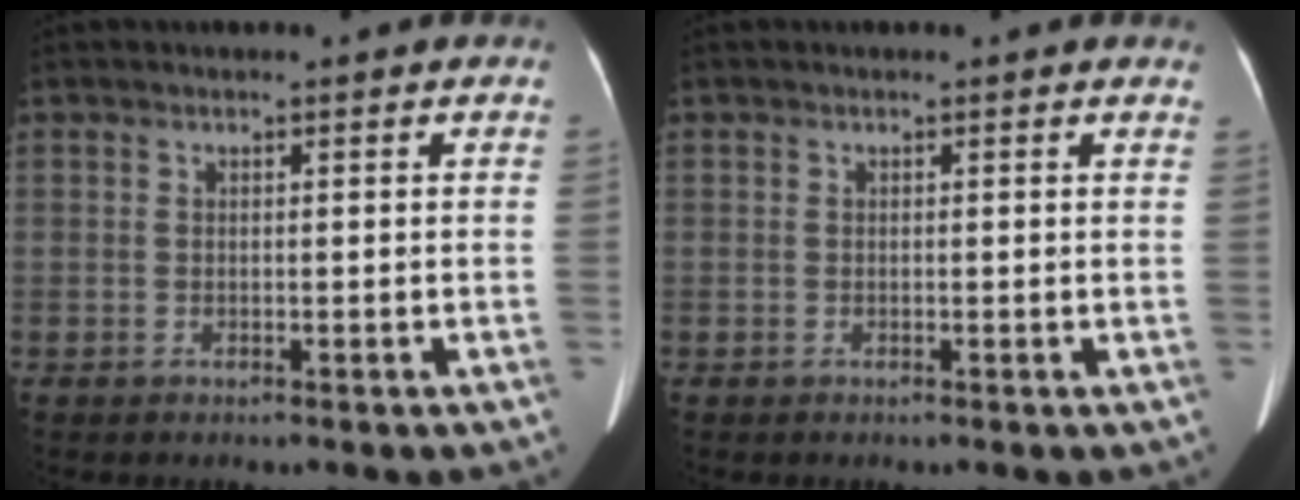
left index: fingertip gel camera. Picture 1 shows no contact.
{"total": 2.4, "force": [2.3, 0.3, 0.6], "torque": [-0.007, -0.004, 0.009]}